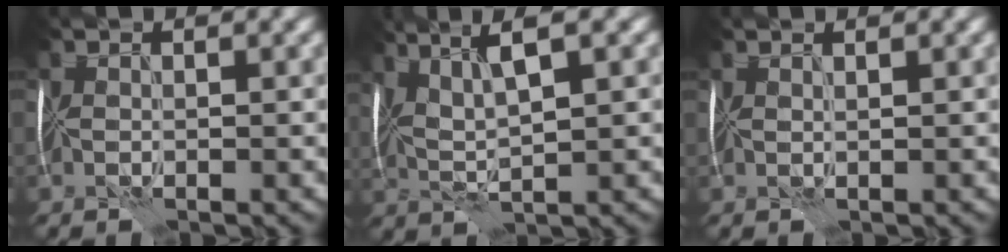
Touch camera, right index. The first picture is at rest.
{"total": 4.8, "force": [1.9, 0.6, 4.3], "torque": [-0.087, 0.003, 0.038]}
{"total": 0.7, "force": [0.6, -0.2, 0.3], "torque": [-0.001, -0.003, -0.001]}